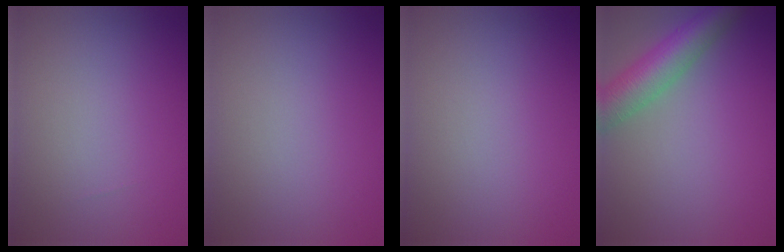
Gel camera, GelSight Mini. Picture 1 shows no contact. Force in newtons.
{"total": 0.0}
{"total": 0.0}
{"total": 5.7, "press": 5.7, "slide": 0.2}